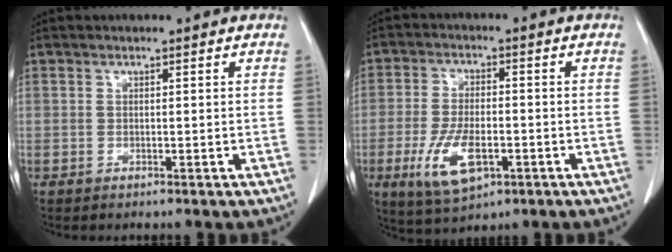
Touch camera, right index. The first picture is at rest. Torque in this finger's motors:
{"motor_torque": [1.34, -0.56, 0.29, 0.08]}